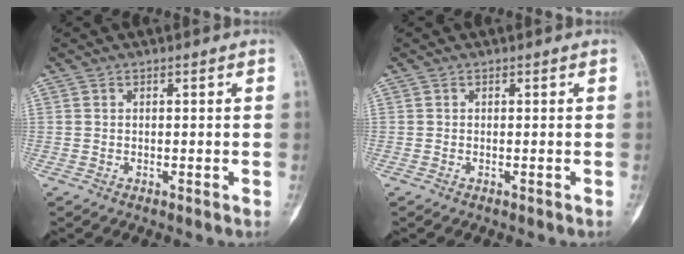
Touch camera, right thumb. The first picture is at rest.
{"total": 0.0}